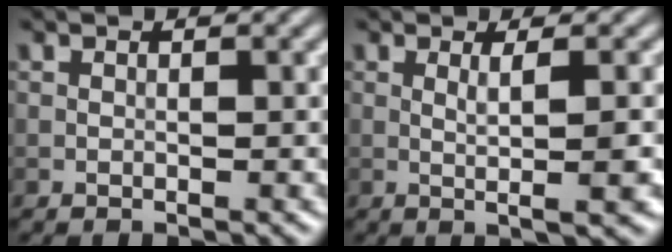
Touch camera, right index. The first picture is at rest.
{"total": 3.3, "force": [0.2, 0.6, 3.2], "torque": [-0.048, -0.001, 0.003]}